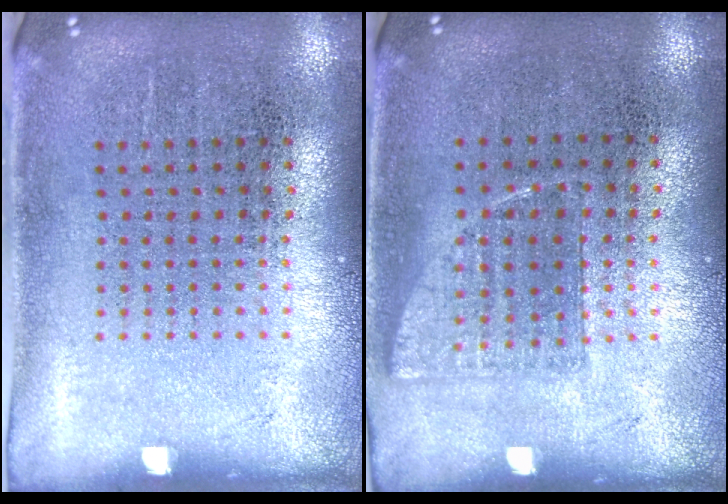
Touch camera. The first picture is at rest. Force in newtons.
{"total": 0.7, "press": 0.7, "slide": 0.3}